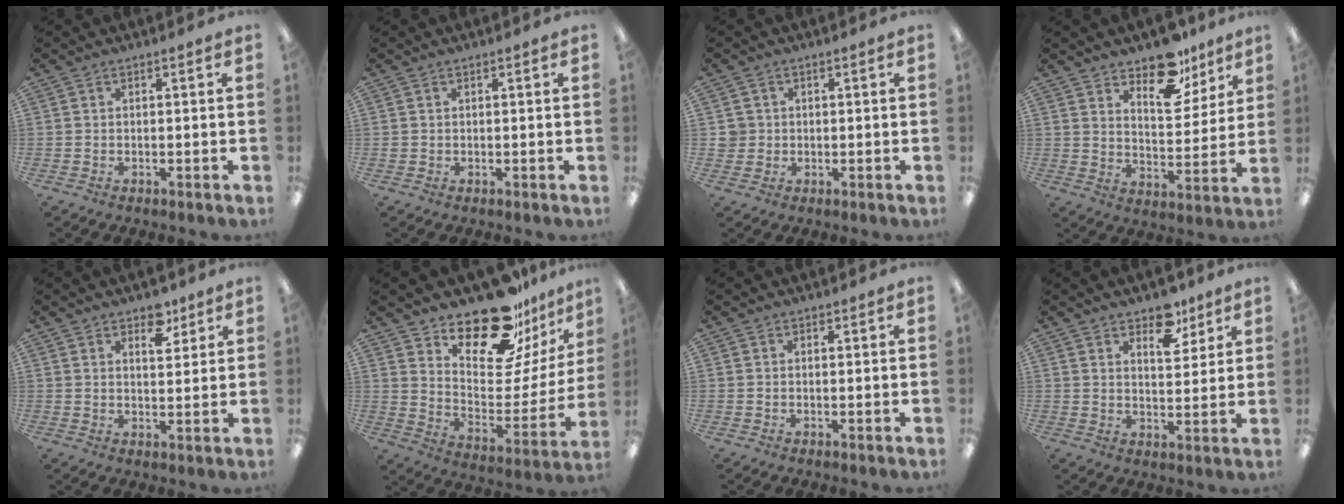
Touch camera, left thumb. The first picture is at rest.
{"total": 0.7, "force": [0.4, 0.6, 0.1], "torque": [-0.003, 0.004, 0.006]}
{"total": 3.0, "force": [0.4, 2.9, 0.2], "torque": [-0.003, 0.002, 0.005]}
{"total": 14.5, "force": [10.4, 7.2, 7.1], "torque": [-0.090, -0.062, 0.184]}
{"total": 6.0, "force": [4.3, 3.0, 2.9], "torque": [-0.011, -0.027, 0.068]}
{"total": 22.3, "force": [18.5, 7.9, 9.6], "torque": [-0.138, -0.136, 0.315]}
{"total": 0.6, "force": [0.5, 0.4, 0.1], "torque": [0.006, -0.001, 0.007]}
{"total": 8.6, "force": [6.0, 4.5, 4.2], "torque": [-0.035, -0.032, 0.098]}